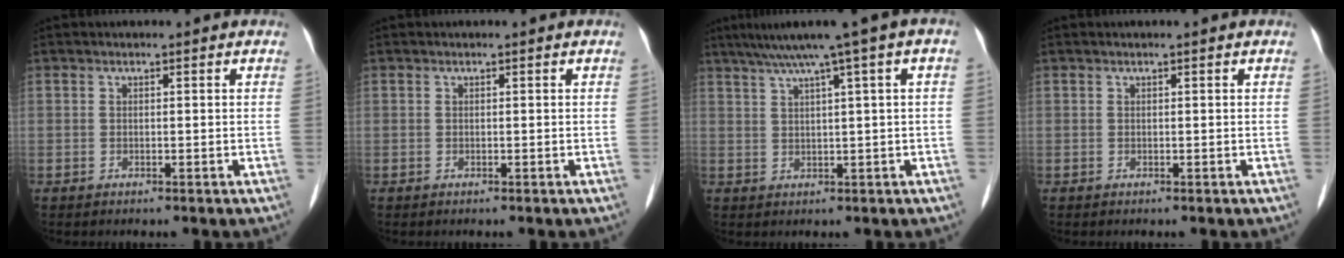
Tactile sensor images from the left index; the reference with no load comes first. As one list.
[{"total": 0.0}, {"total": 8.3, "force": [4.3, -0.5, 7.1], "torque": [-0.108, 0.033, 0.067]}, {"total": 0.0}]